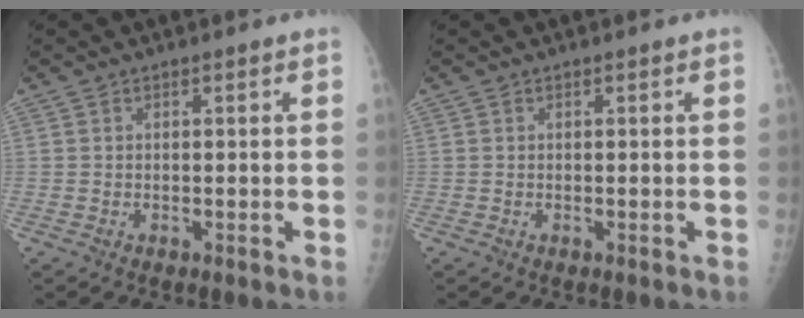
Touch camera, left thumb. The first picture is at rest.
{"total": 0.0}